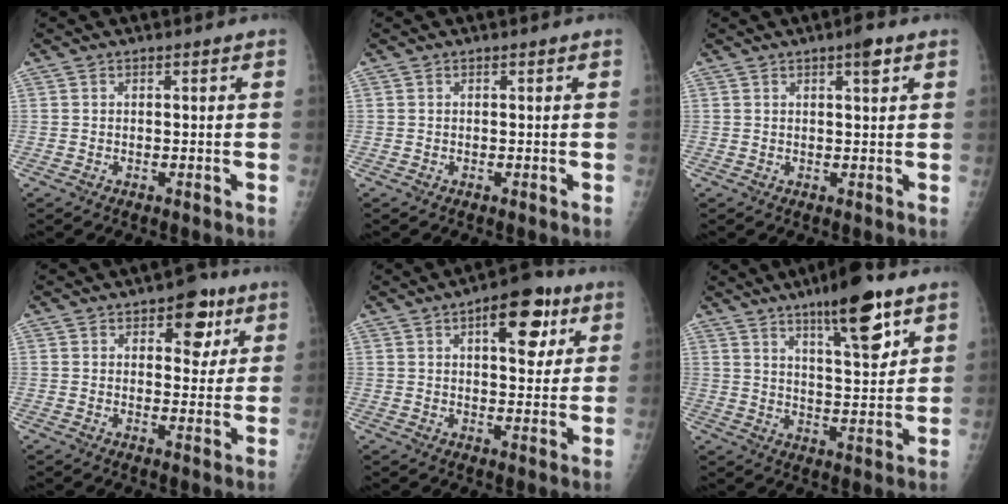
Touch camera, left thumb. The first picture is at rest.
{"total": 0.0}
{"total": 2.7, "force": [1.5, 0.6, 2.1], "torque": [-0.026, -0.004, 0.019]}
{"total": 7.3, "force": [3.6, 4.4, 4.6], "torque": [-0.020, -0.012, 0.041]}
{"total": 11.0, "force": [4.8, 5.2, 8.4], "torque": [-0.080, -0.011, 0.062]}
{"total": 12.8, "force": [7.6, 3.1, 9.8], "torque": [-0.133, -0.043, 0.118]}